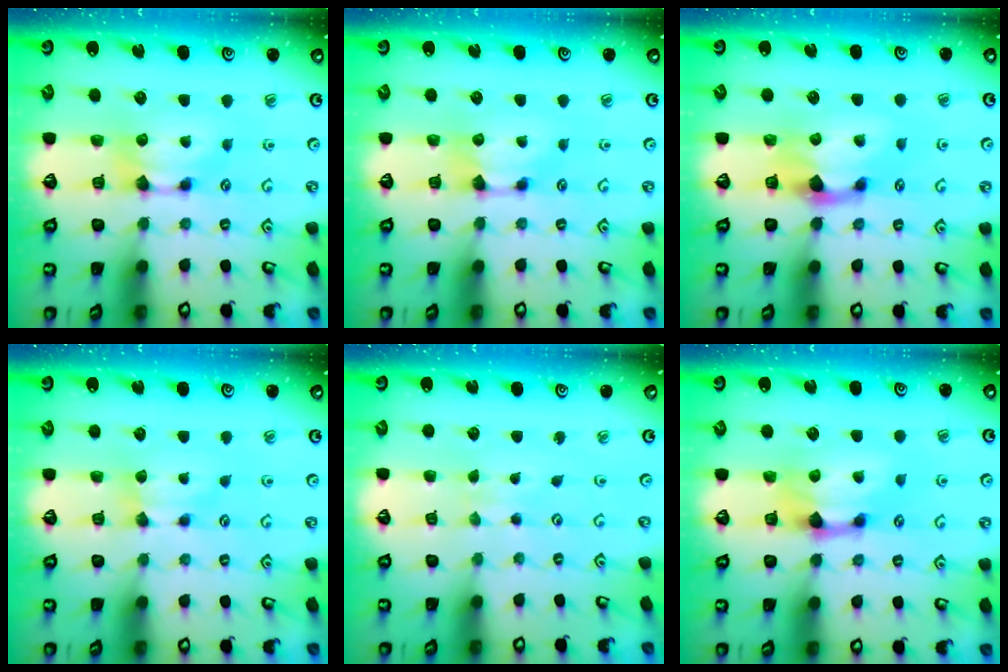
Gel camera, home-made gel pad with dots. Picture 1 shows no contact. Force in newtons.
{"total": 0.0}
{"total": 2.0, "press": 1.5, "slide": 1.4}
{"total": 1.5, "press": 1.5, "slide": 0.2}
{"total": 4.2, "press": 4.2, "slide": 0.1}
{"total": 1.7, "press": 1.1, "slide": 1.3}